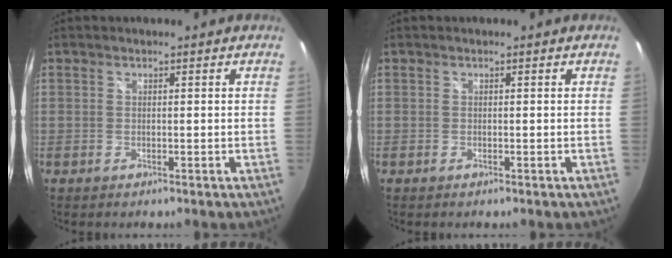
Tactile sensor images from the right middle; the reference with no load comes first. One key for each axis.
{"total": 0.0}